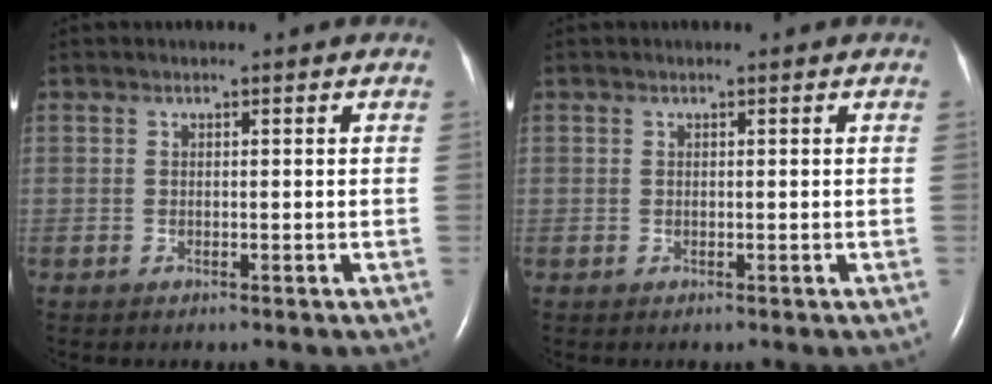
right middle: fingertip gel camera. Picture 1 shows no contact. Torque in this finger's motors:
{"motor_torque": [0.00, 0.00, 0.00, 0.00]}